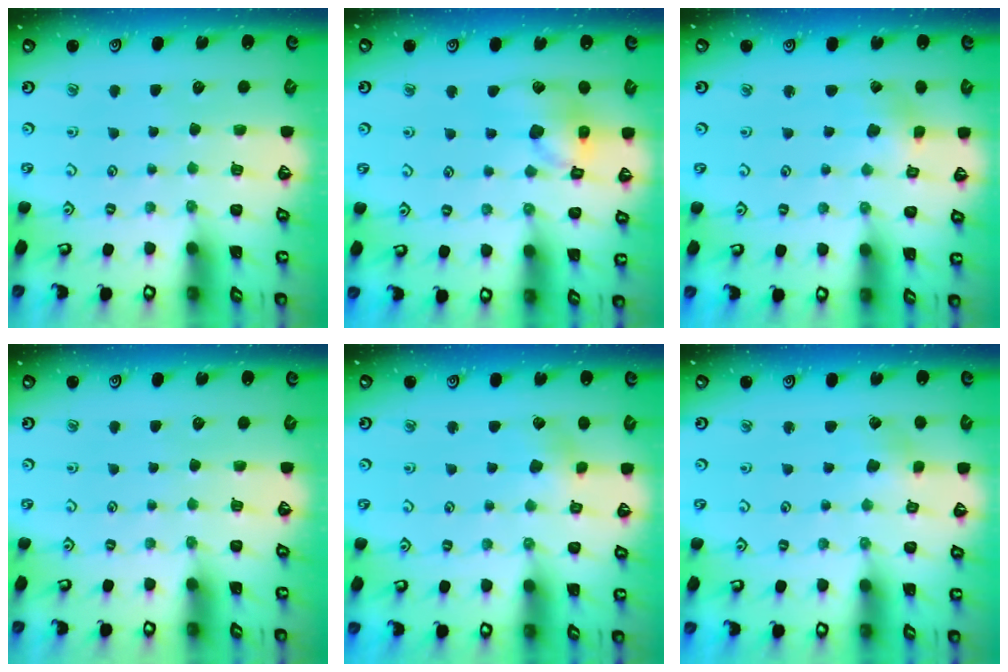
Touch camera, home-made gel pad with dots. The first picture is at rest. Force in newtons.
{"total": 13.7, "press": 13.6, "slide": 1.8}
{"total": 1.4, "press": 1.4, "slide": 0.4}
{"total": 0.0}
{"total": 3.0, "press": 3.0, "slide": 0.4}
{"total": 2.1, "press": 2.1, "slide": 0.3}